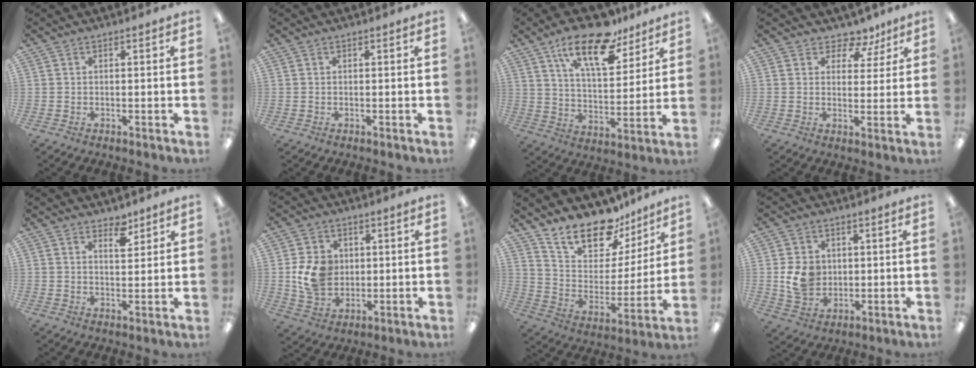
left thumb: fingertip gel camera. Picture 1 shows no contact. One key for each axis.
{"total": 0.0}
{"total": 17.7, "fx": 12.3, "fy": 7.2, "fz": 10.5, "tx": -0.171, "ty": -0.063, "tz": 0.207}
{"total": 10.0, "fx": 8.2, "fy": 4.8, "fz": 3.0, "tx": -0.049, "ty": -0.057, "tz": 0.151}
{"total": 4.5, "fx": 3.5, "fy": 2.0, "fz": 2.0, "tx": -0.006, "ty": -0.025, "tz": 0.055}
{"total": 9.9, "fx": 1.0, "fy": 8.4, "fz": 5.1, "tx": -0.104, "ty": 0.008, "tz": 0.022}
{"total": 17.2, "fx": 14.1, "fy": 7.9, "fz": 6.1, "tx": -0.114, "ty": -0.104, "tz": 0.255}
{"total": 8.0, "fx": 0.9, "fy": 6.7, "fz": 4.2, "tx": -0.077, "ty": 0.005, "tz": 0.019}